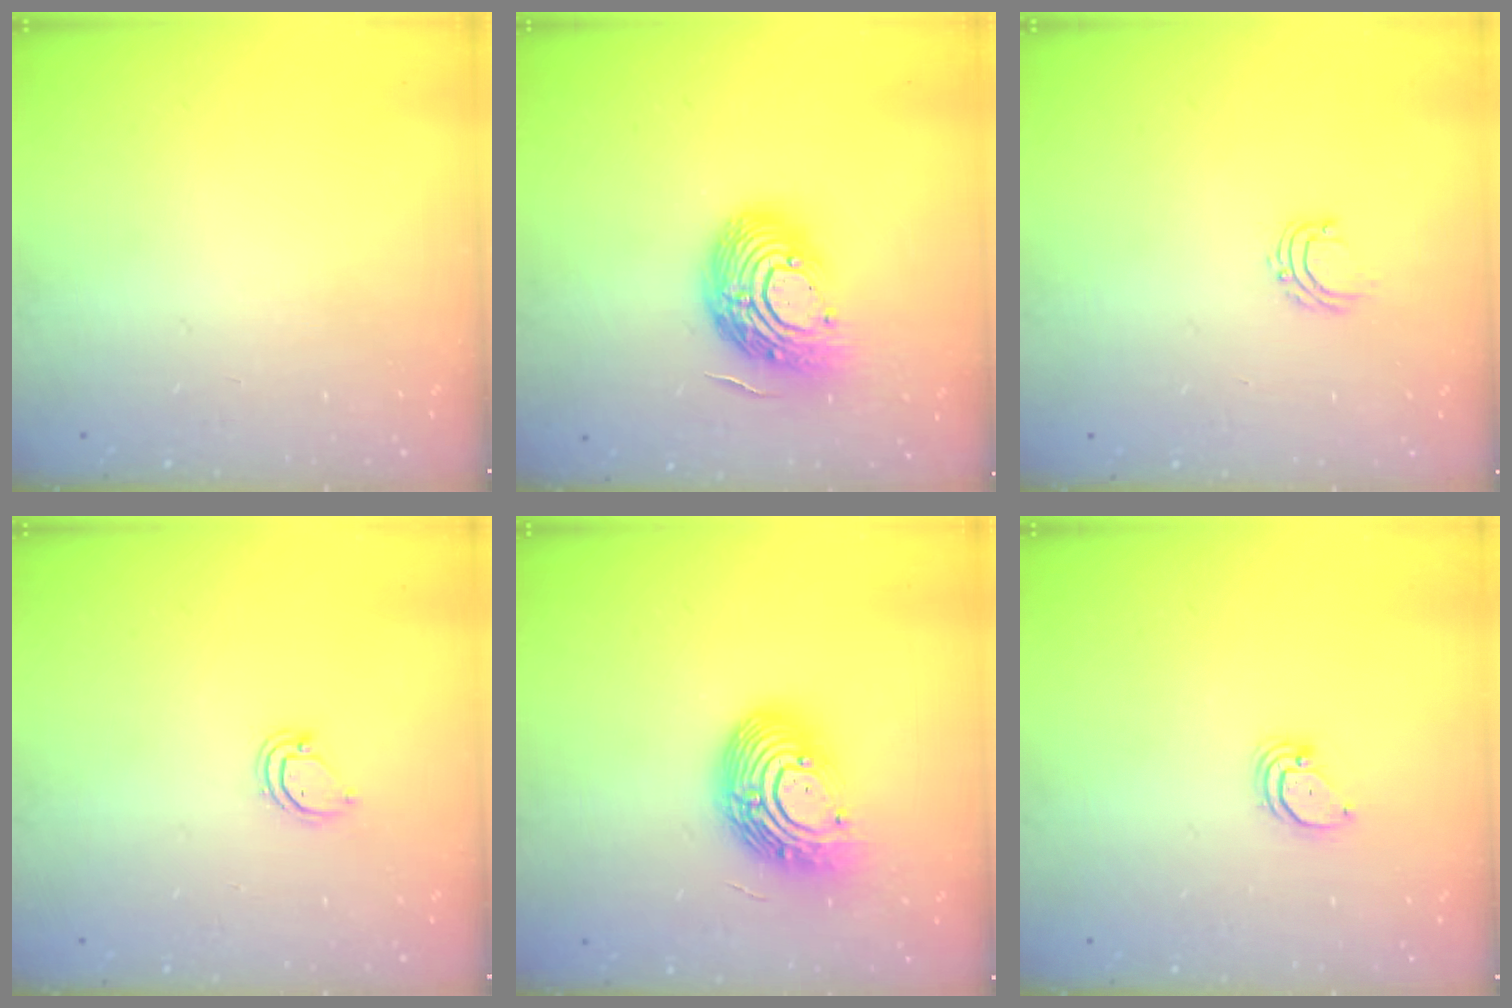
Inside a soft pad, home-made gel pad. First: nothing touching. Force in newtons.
{"total": 16.1, "press": 16.1, "slide": 1.3}
{"total": 4.8, "press": 4.8, "slide": 0.3}
{"total": 3.9, "press": 3.9, "slide": 0.4}
{"total": 15.1, "press": 15.1, "slide": 1.4}
{"total": 2.0, "press": 2.0, "slide": 0.1}